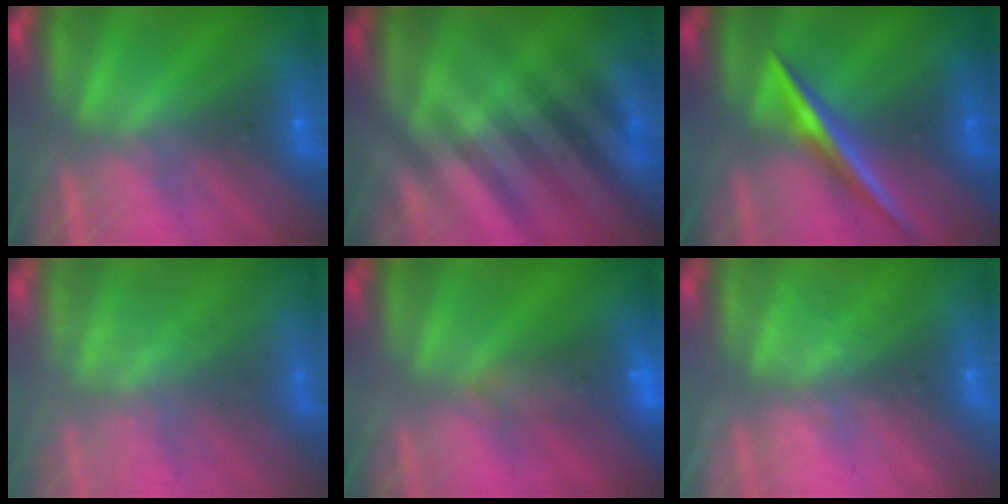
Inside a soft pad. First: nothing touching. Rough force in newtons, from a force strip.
{"total": 2.9}
{"total": 1.9}
{"total": 2.8}
{"total": 6.7}
{"total": 2.4}